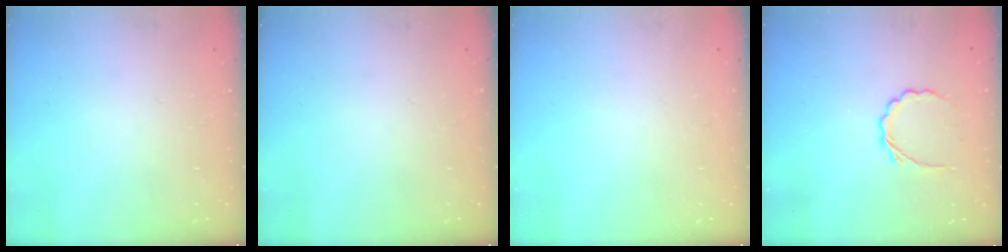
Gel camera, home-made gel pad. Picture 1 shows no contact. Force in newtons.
{"total": 0.0}
{"total": 0.0}
{"total": 3.2, "press": 3.0, "slide": 1.0}